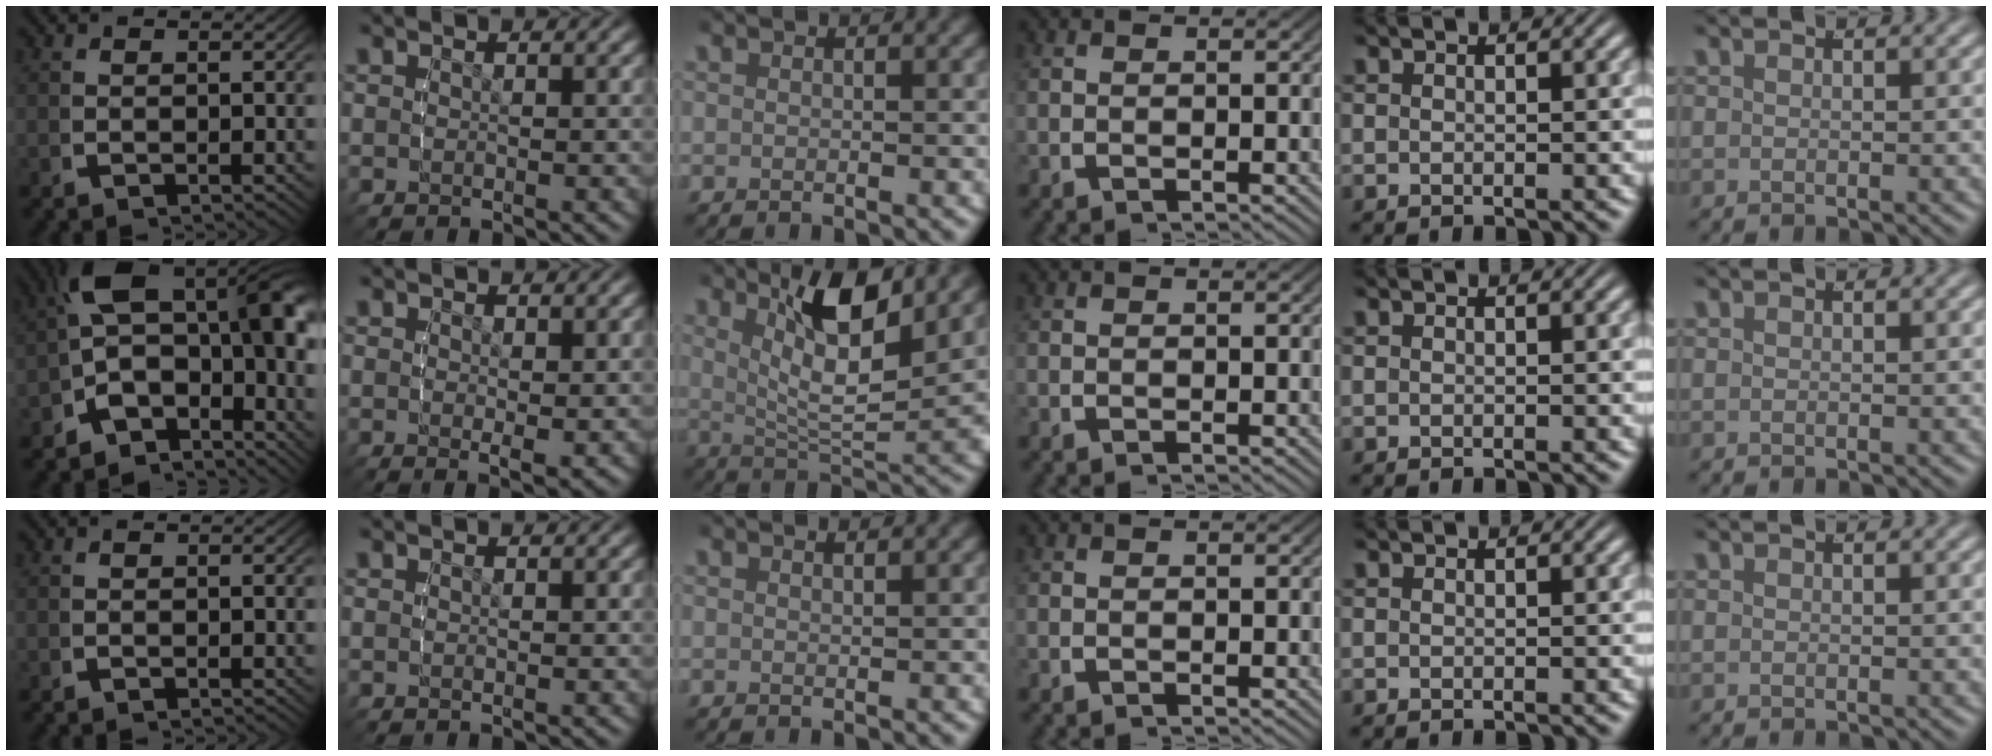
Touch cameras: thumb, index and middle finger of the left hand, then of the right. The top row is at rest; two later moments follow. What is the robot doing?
{"motion": "lift_and_place", "object": "stress ball aka squeeze ball"}